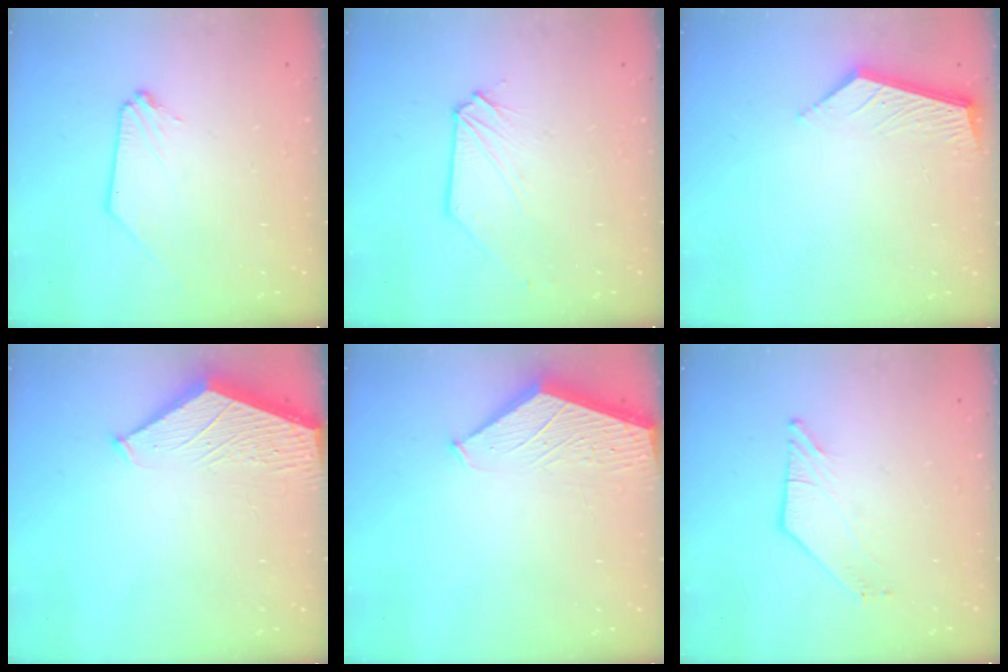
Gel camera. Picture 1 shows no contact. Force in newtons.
{"total": 1.0, "press": 1.0, "slide": 0.1}
{"total": 6.0, "press": 6.0, "slide": 0.6}
{"total": 3.1, "press": 3.0, "slide": 0.3}
{"total": 1.4, "press": 1.4, "slide": 0.2}
{"total": 3.4, "press": 3.4, "slide": 0.3}